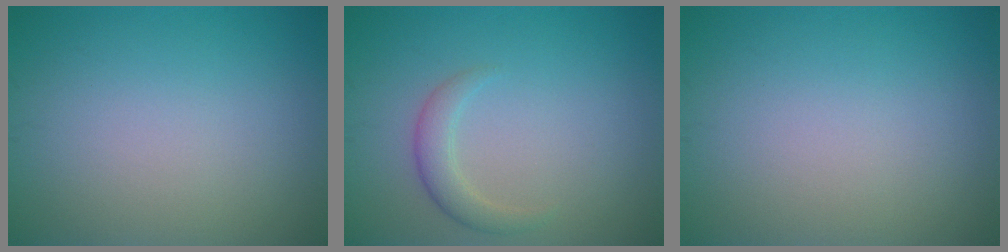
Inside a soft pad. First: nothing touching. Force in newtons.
{"total": 2.0, "press": 2.0, "slide": 0.1}
{"total": 0.0}